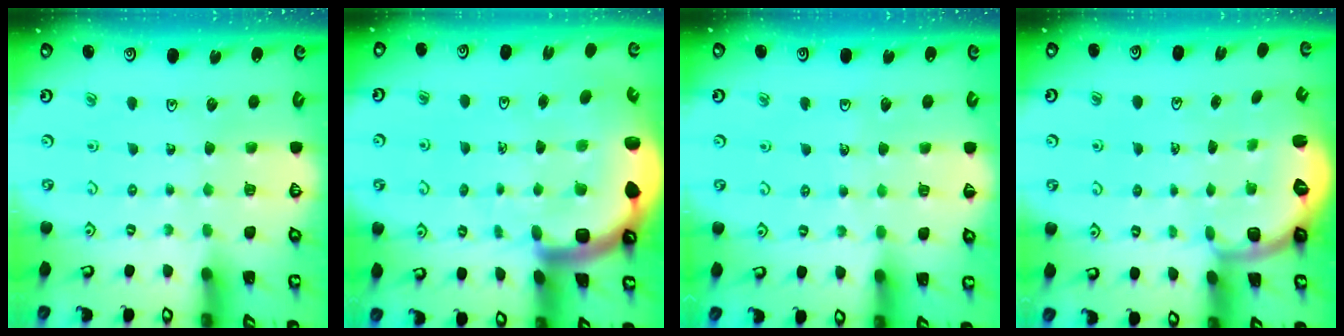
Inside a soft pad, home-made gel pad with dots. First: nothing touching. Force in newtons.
{"total": 10.8, "press": 10.6, "slide": 2.1}
{"total": 3.2, "press": 3.2, "slide": 0.3}
{"total": 2.1, "press": 1.9, "slide": 1.0}